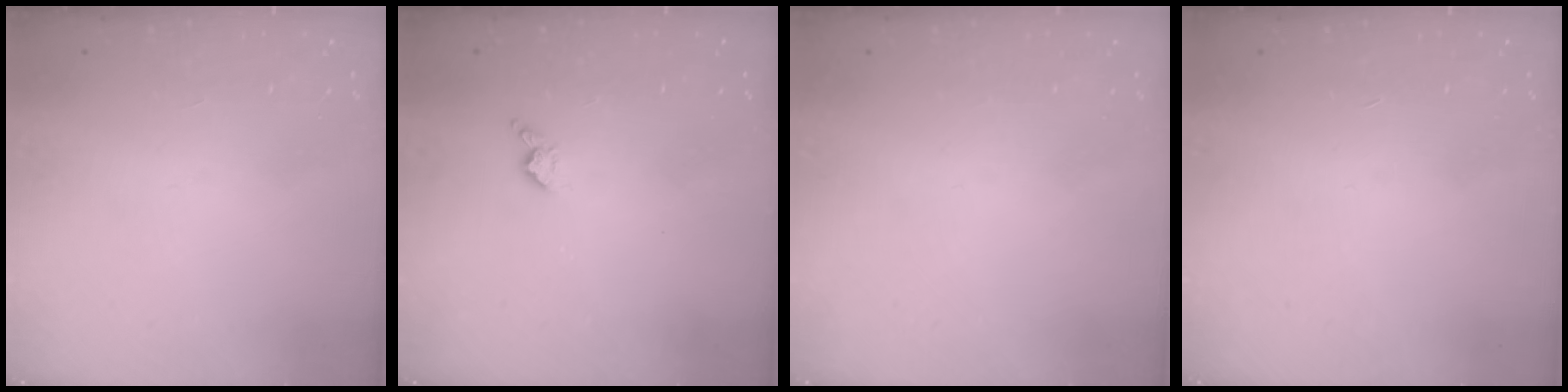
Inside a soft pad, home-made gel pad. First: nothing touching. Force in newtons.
{"total": 4.0, "press": 3.9, "slide": 0.7}
{"total": 0.0}
{"total": 0.0}